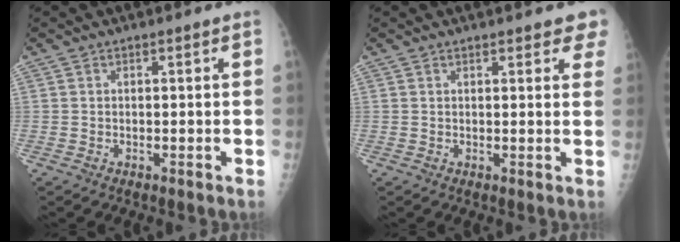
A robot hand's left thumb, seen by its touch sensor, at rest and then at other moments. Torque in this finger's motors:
{"motor_torque": [-0.05, 0.12, 0.13, 0.03, -0.04]}